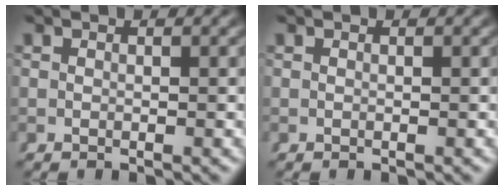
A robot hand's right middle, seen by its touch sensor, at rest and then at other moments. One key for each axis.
{"total": 0.0}